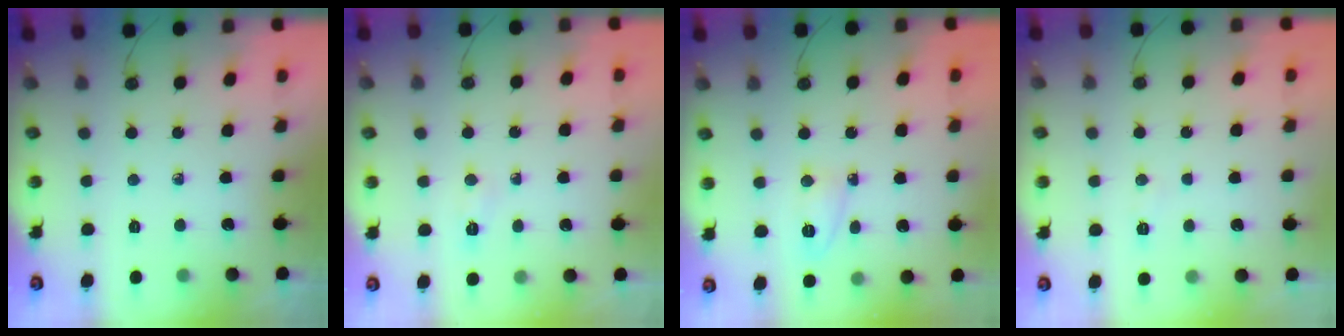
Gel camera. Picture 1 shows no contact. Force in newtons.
{"total": 4.0, "press": 4.0, "slide": 0.5}
{"total": 3.7, "press": 3.6, "slide": 0.9}
{"total": 5.9, "press": 4.2, "slide": 4.1}